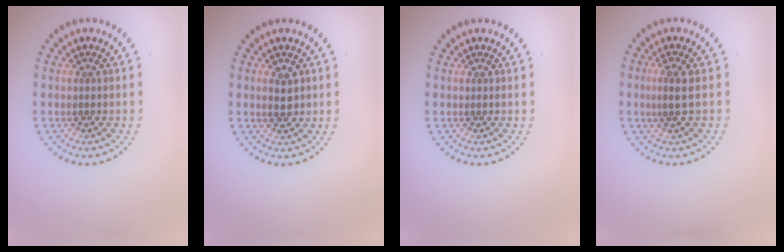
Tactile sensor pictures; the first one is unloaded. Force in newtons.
{"total": 1.8, "press": 1.8, "slide": 0.2}
{"total": 0.0}
{"total": 2.0, "press": 1.8, "slide": 1.0}